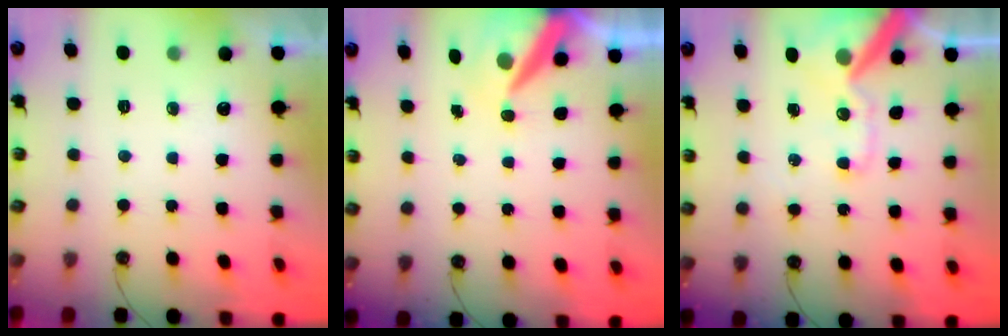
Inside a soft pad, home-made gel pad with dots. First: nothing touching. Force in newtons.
{"total": 8.4, "press": 8.3, "slide": 0.5}
{"total": 14.2, "press": 14.0, "slide": 1.8}